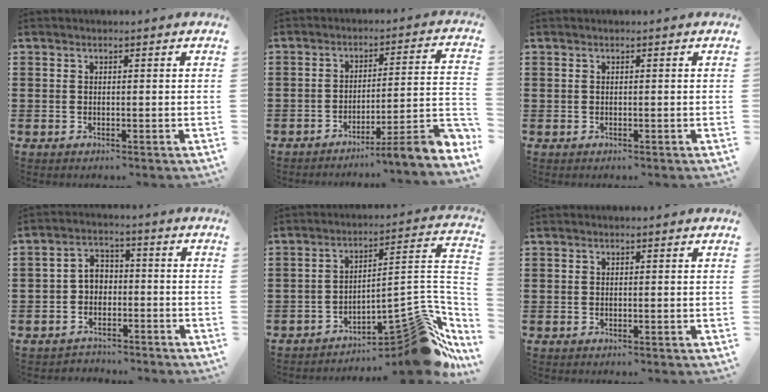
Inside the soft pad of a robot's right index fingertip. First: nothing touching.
{"total": 6.0, "force": [-3.6, -0.2, 4.8], "torque": [-0.070, -0.027, -0.071]}
{"total": 0.0}
{"total": 4.0, "force": [-2.7, 2.8, 1.0], "torque": [-0.026, 0.013, -0.056]}
{"total": 12.5, "force": [-8.6, 4.6, 7.8], "torque": [-0.069, 0.007, -0.150]}
{"total": 0.0}